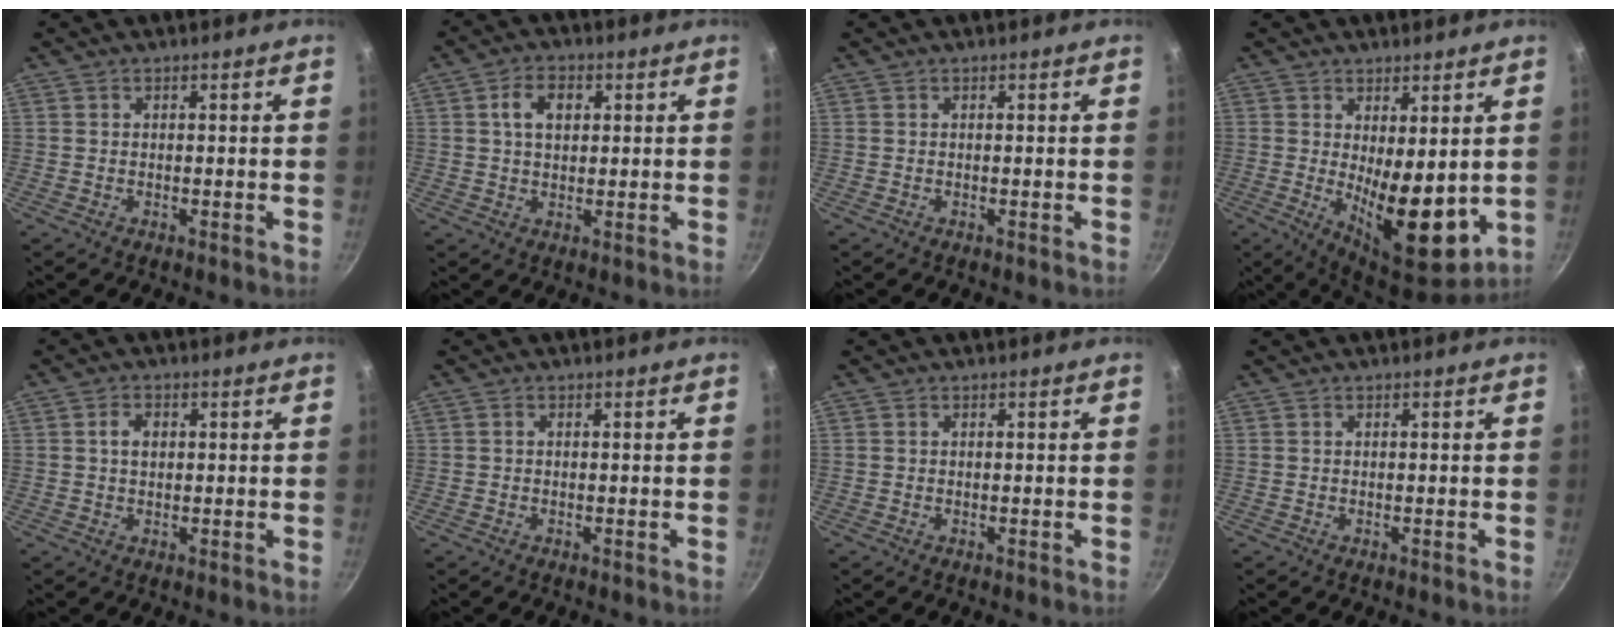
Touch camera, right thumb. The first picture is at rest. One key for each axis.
{"total": 5.7, "fx": 1.6, "fy": 3.8, "fz": 4.0, "tx": -0.051, "ty": 0.004, "tz": 0.024}
{"total": 0.0}
{"total": 12.4, "fx": 0.2, "fy": 4.9, "fz": 11.3, "tx": -0.140, "ty": -0.031, "tz": 0.017}
{"total": 2.9, "fx": 0.6, "fy": 2.0, "fz": 2.0, "tx": -0.025, "ty": 0.002, "tz": 0.008}
{"total": 0.6, "fx": 0.0, "fy": 0.1, "fz": 0.6, "tx": -0.013, "ty": 0.002, "tz": -0.001}
{"total": 0.0}
{"total": 0.0}